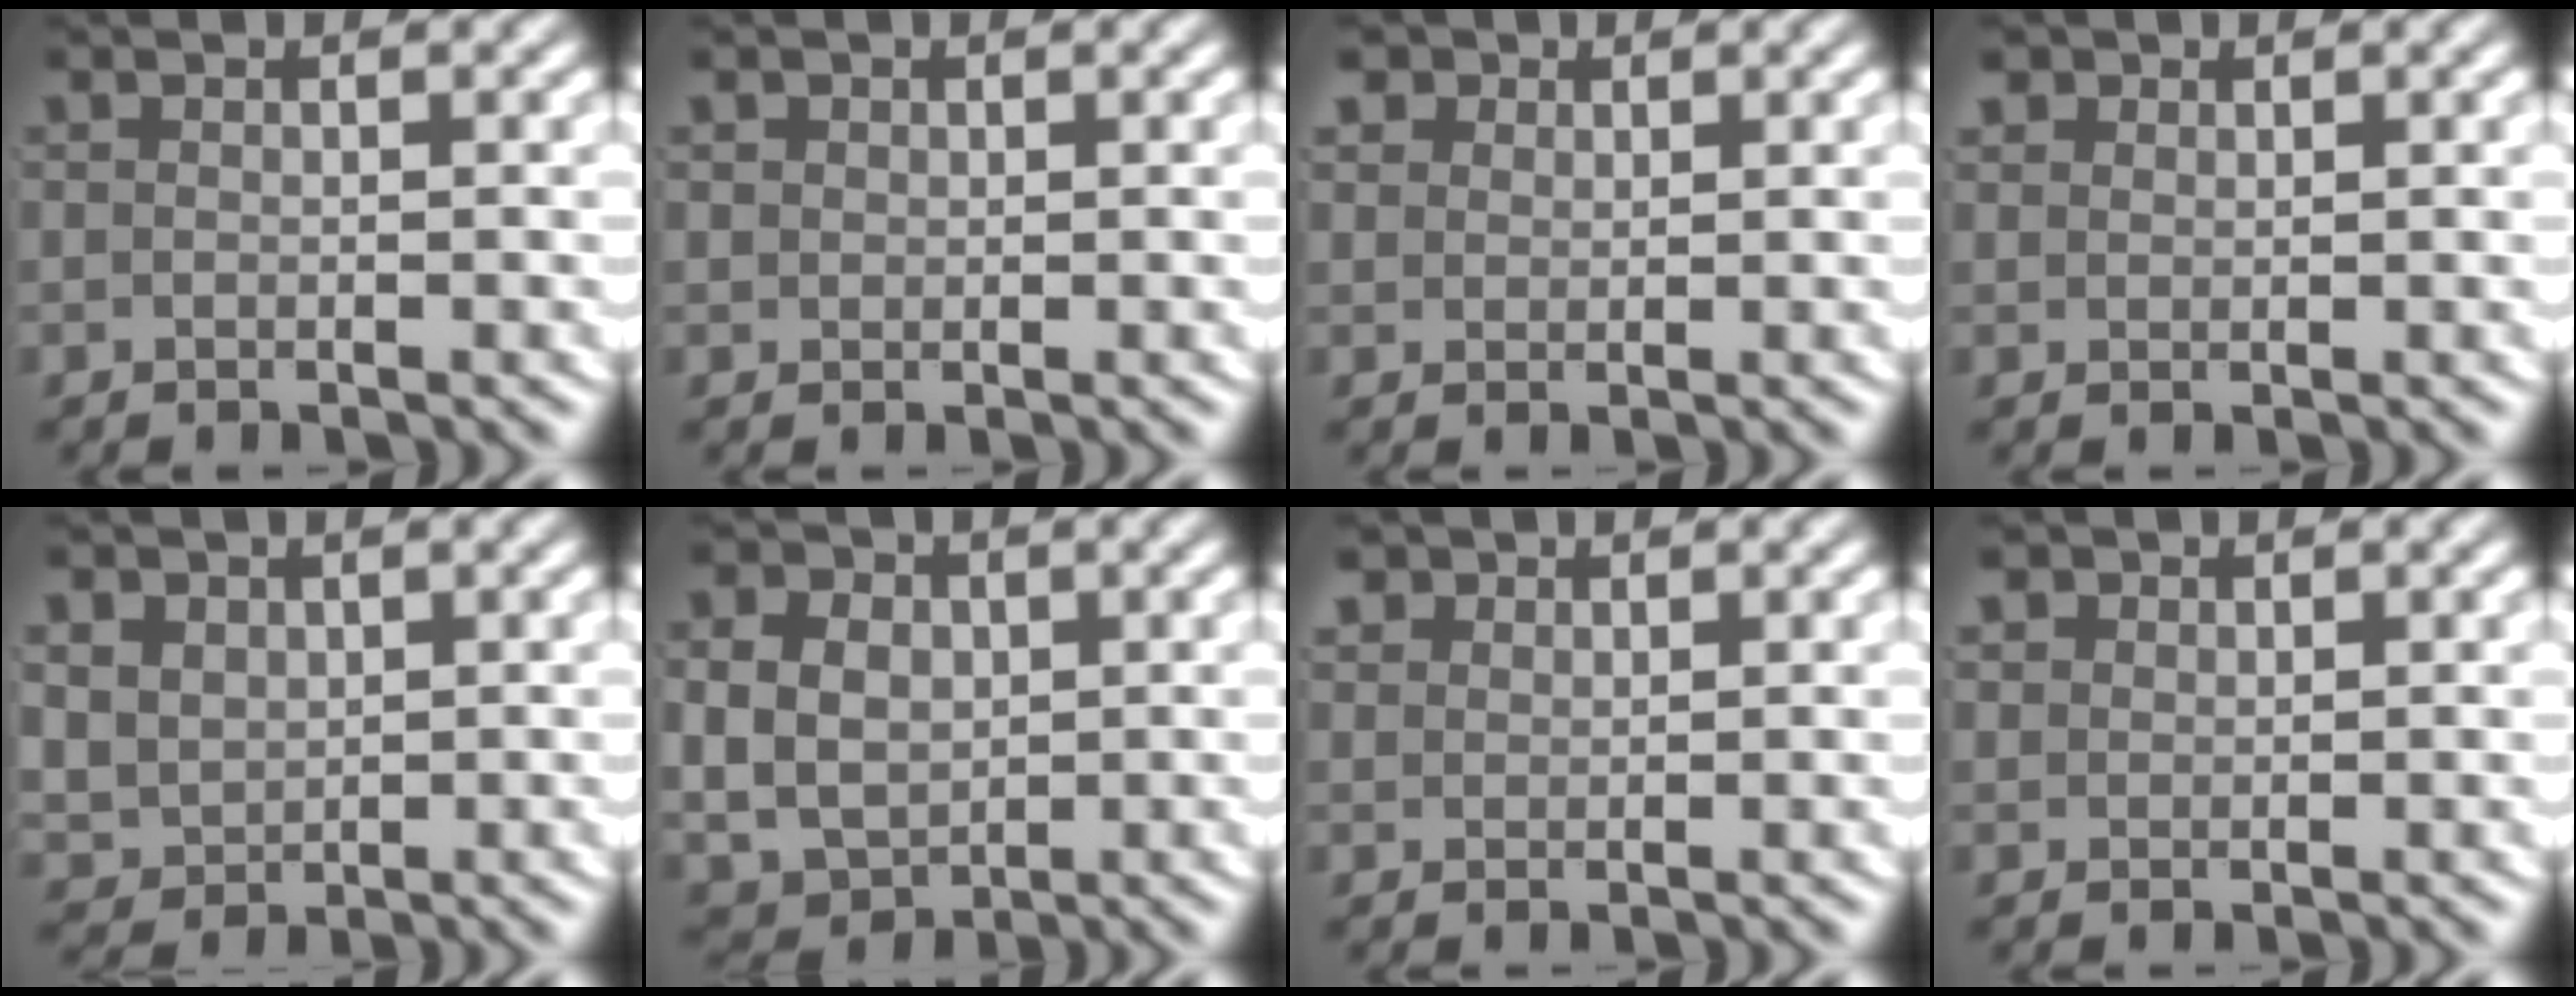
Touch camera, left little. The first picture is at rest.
{"total": 1.3, "force": [0.5, 1.1, 0.3], "torque": [-0.014, -0.008, 0.014]}
{"total": 3.3, "force": [1.9, 2.4, 1.3], "torque": [-0.038, -0.006, 0.036]}
{"total": 1.3, "force": [1.0, 0.8, 0.3], "torque": [-0.015, -0.004, 0.026]}
{"total": 5.1, "force": [0.6, 4.7, 1.9], "torque": [-0.066, -0.028, 0.025]}
{"total": 8.5, "force": [-0.6, 7.6, 3.7], "torque": [-0.089, -0.042, 0.003]}
{"total": 1.6, "force": [1.3, 0.9, 0.4], "torque": [-0.018, -0.004, 0.032]}
{"total": 1.6, "force": [1.0, 1.2, 0.5], "torque": [-0.021, -0.007, 0.026]}